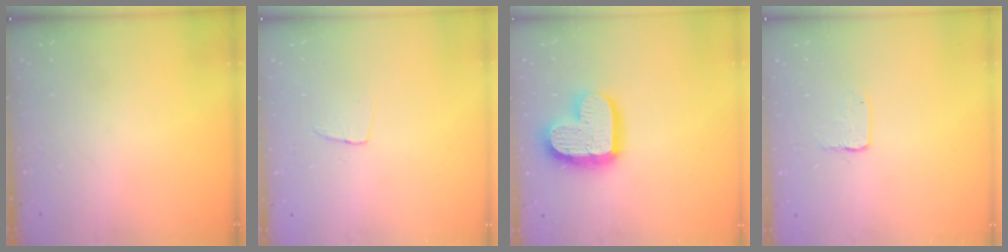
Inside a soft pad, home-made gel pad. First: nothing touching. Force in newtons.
{"total": 4.5, "press": 4.4, "slide": 0.3}
{"total": 17.1, "press": 17.0, "slide": 1.5}
{"total": 3.2, "press": 3.2, "slide": 0.2}